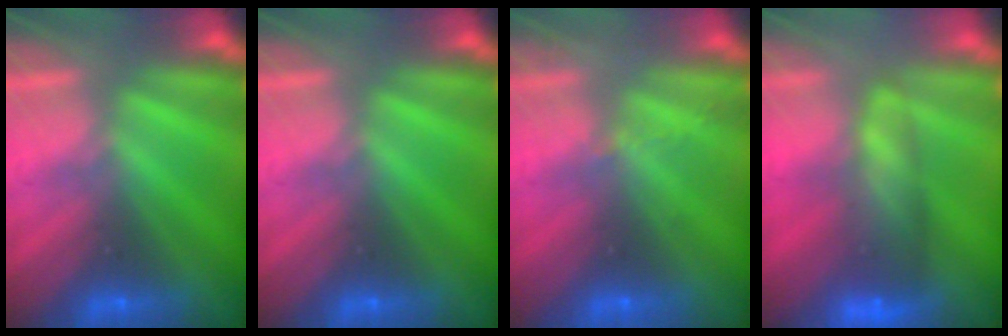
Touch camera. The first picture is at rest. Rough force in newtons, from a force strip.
{"total": 0.0}
{"total": 2.1}
{"total": 7.6}